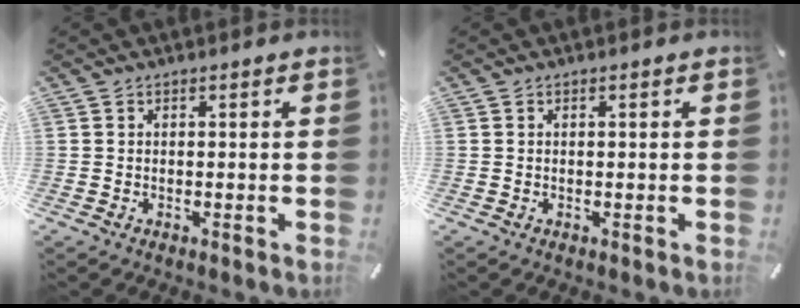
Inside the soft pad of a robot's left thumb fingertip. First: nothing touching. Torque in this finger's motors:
{"motor_torque": [0.04, 0.11, -0.05, 0.00, -0.03]}